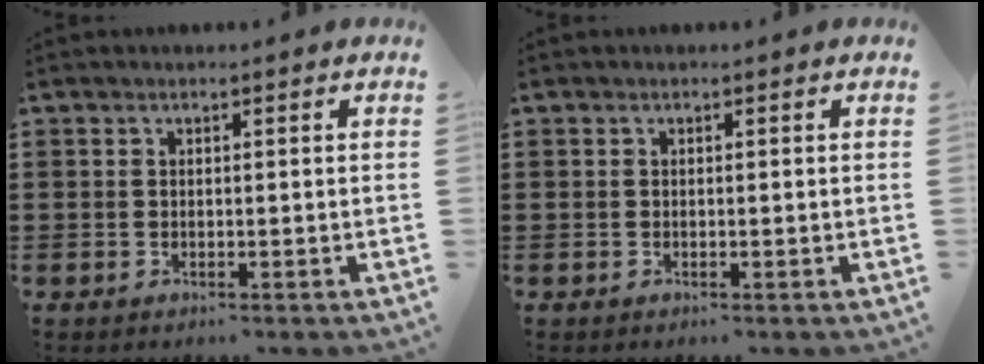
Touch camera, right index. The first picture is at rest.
{"total": 0.0}